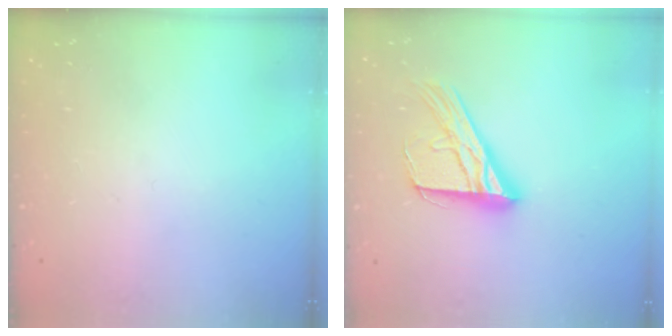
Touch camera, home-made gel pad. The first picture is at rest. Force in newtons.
{"total": 17.1, "press": 17.0, "slide": 1.7}